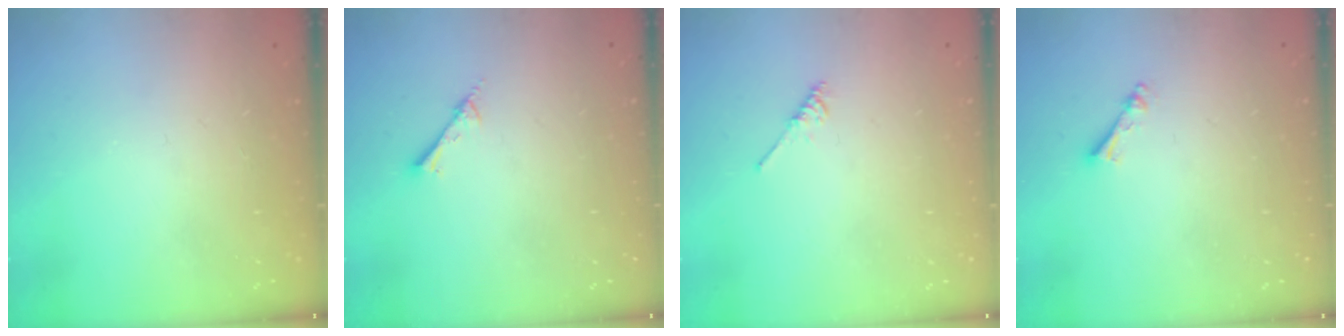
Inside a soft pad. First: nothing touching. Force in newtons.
{"total": 1.5, "press": 1.4, "slide": 0.2}
{"total": 2.1, "press": 2.1, "slide": 0.4}
{"total": 2.5, "press": 2.5, "slide": 0.4}